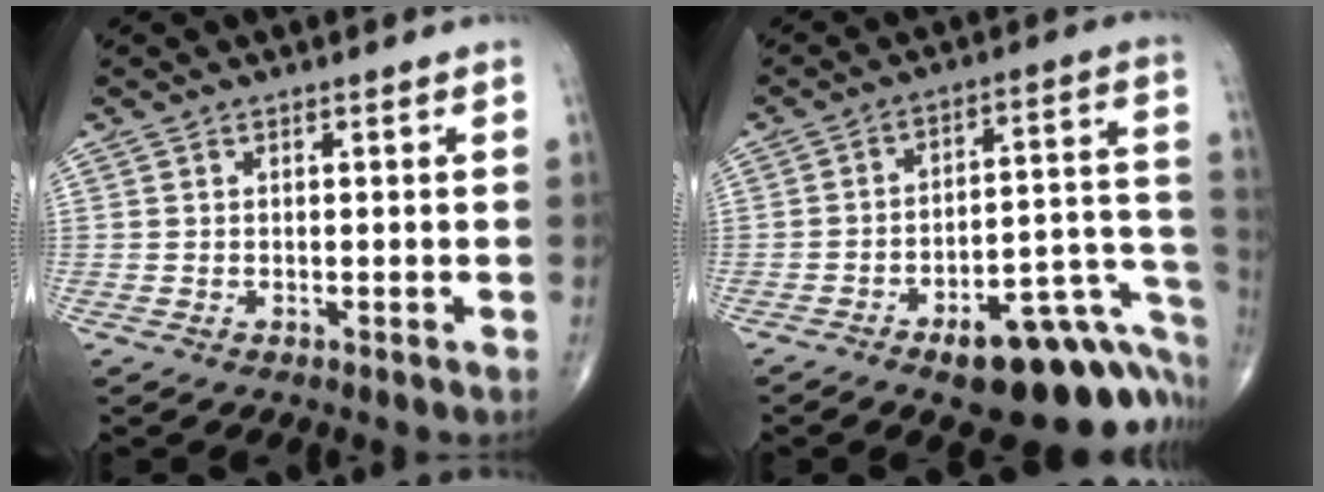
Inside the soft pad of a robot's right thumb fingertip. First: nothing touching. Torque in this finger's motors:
{"motor_torque": [1.93, 0.81, 0.09, -0.46, 0.22]}